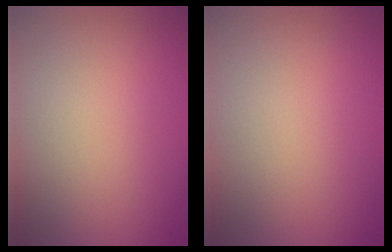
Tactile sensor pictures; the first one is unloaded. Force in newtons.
{"total": 0.0}